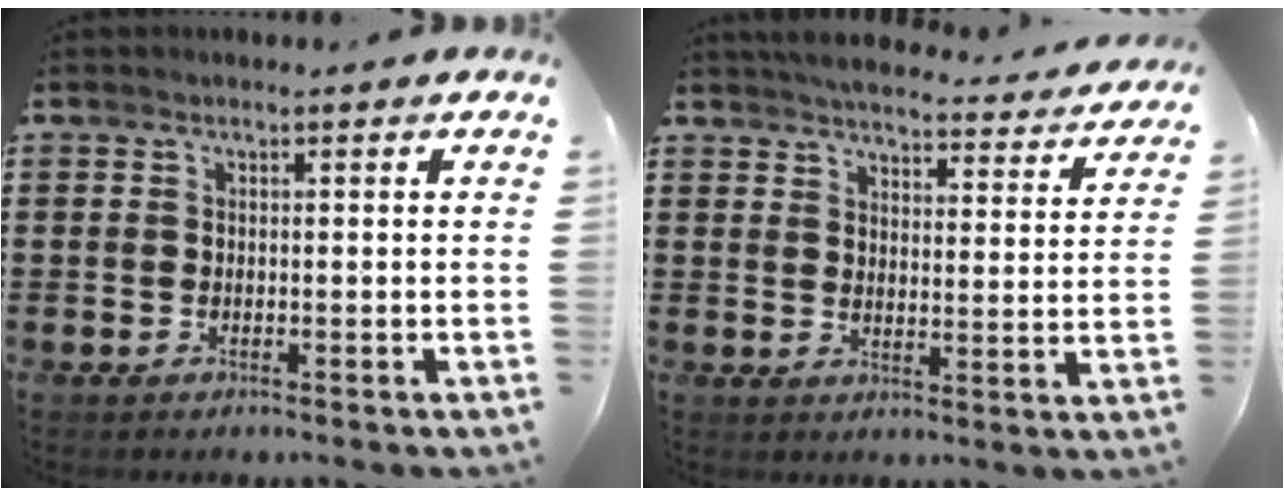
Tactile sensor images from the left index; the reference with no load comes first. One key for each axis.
{"total": 4.5, "fx": 4.4, "fy": 0.0, "fz": 0.7, "tx": -0.027, "ty": -0.032, "tz": 0.074}